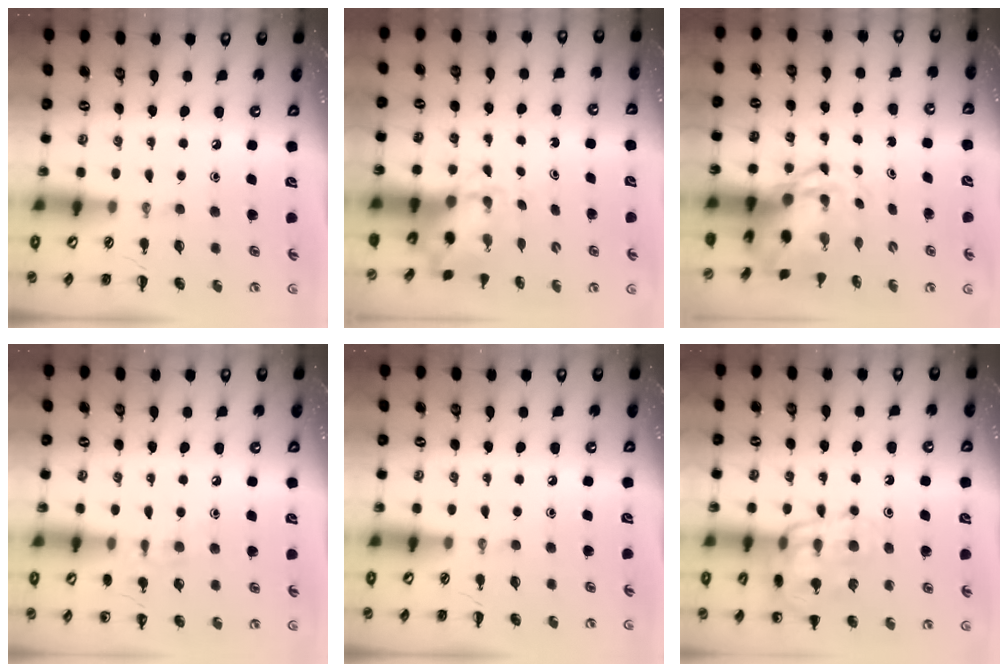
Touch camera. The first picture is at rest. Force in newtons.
{"total": 3.4, "press": 3.4, "slide": 0.5}
{"total": 4.3, "press": 4.1, "slide": 1.1}
{"total": 7.2, "press": 6.9, "slide": 2.0}
{"total": 0.0}
{"total": 16.3, "press": 16.1, "slide": 2.3}